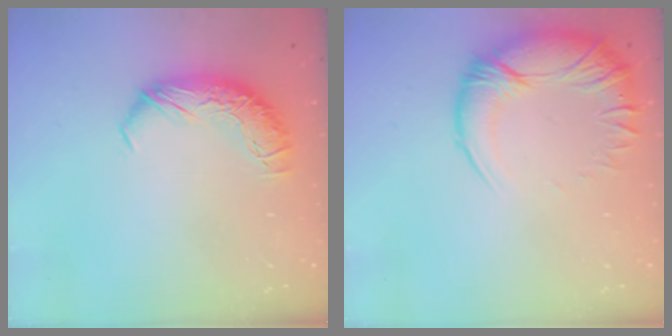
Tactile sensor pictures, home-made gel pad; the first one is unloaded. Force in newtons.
{"total": 4.8, "press": 2.9, "slide": 3.8}